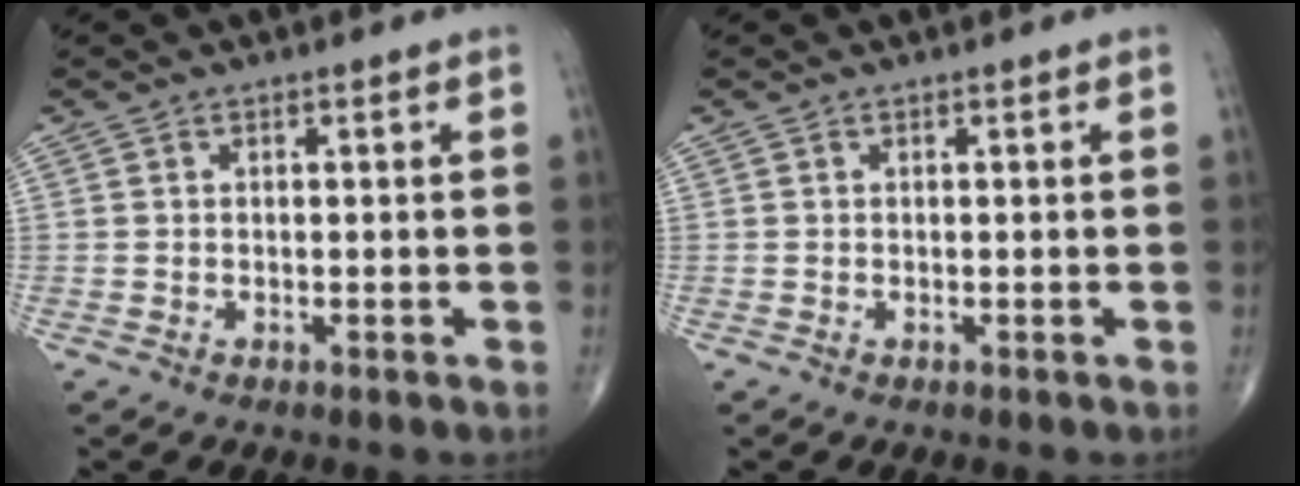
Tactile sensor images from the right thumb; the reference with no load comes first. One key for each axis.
{"total": 0.0}